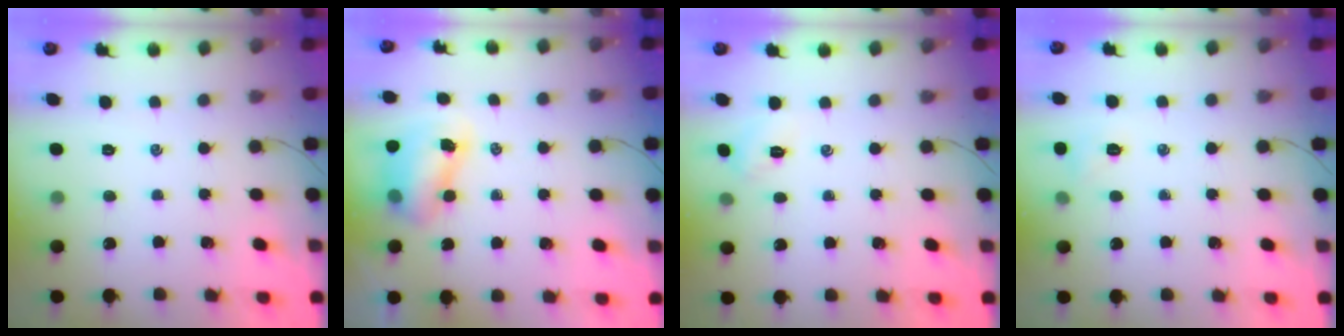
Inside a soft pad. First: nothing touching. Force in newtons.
{"total": 8.6, "press": 8.5, "slide": 1.7}
{"total": 3.0, "press": 2.9, "slide": 0.9}
{"total": 6.1, "press": 6.1, "slide": 1.1}